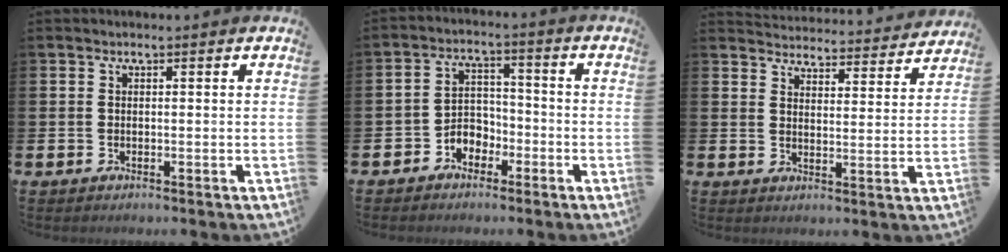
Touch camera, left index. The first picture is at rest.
{"total": 3.2, "force": [-2.1, 2.3, 0.6], "torque": [-0.023, 0.000, -0.051]}
{"total": 4.2, "force": [4.1, 0.4, 0.0], "torque": [-0.009, -0.038, 0.068]}